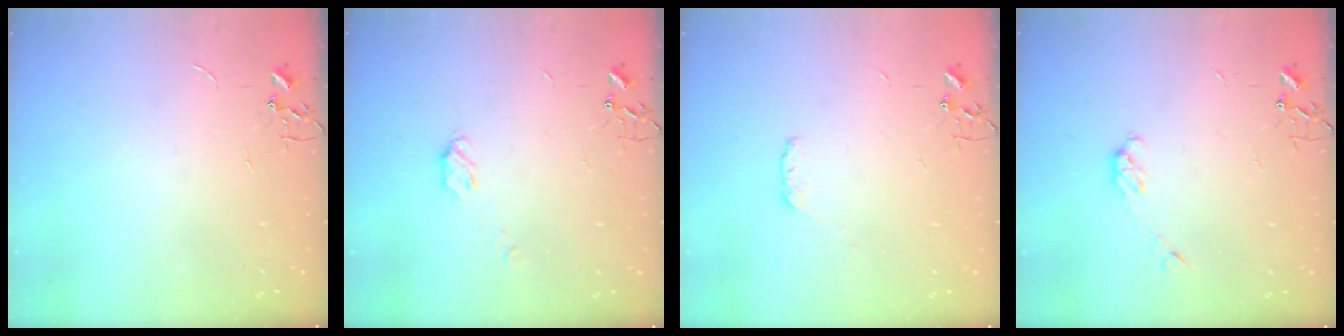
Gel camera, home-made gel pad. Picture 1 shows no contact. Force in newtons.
{"total": 4.8, "press": 4.8, "slide": 0.4}
{"total": 3.9, "press": 3.8, "slide": 0.6}
{"total": 3.7, "press": 3.7, "slide": 0.6}